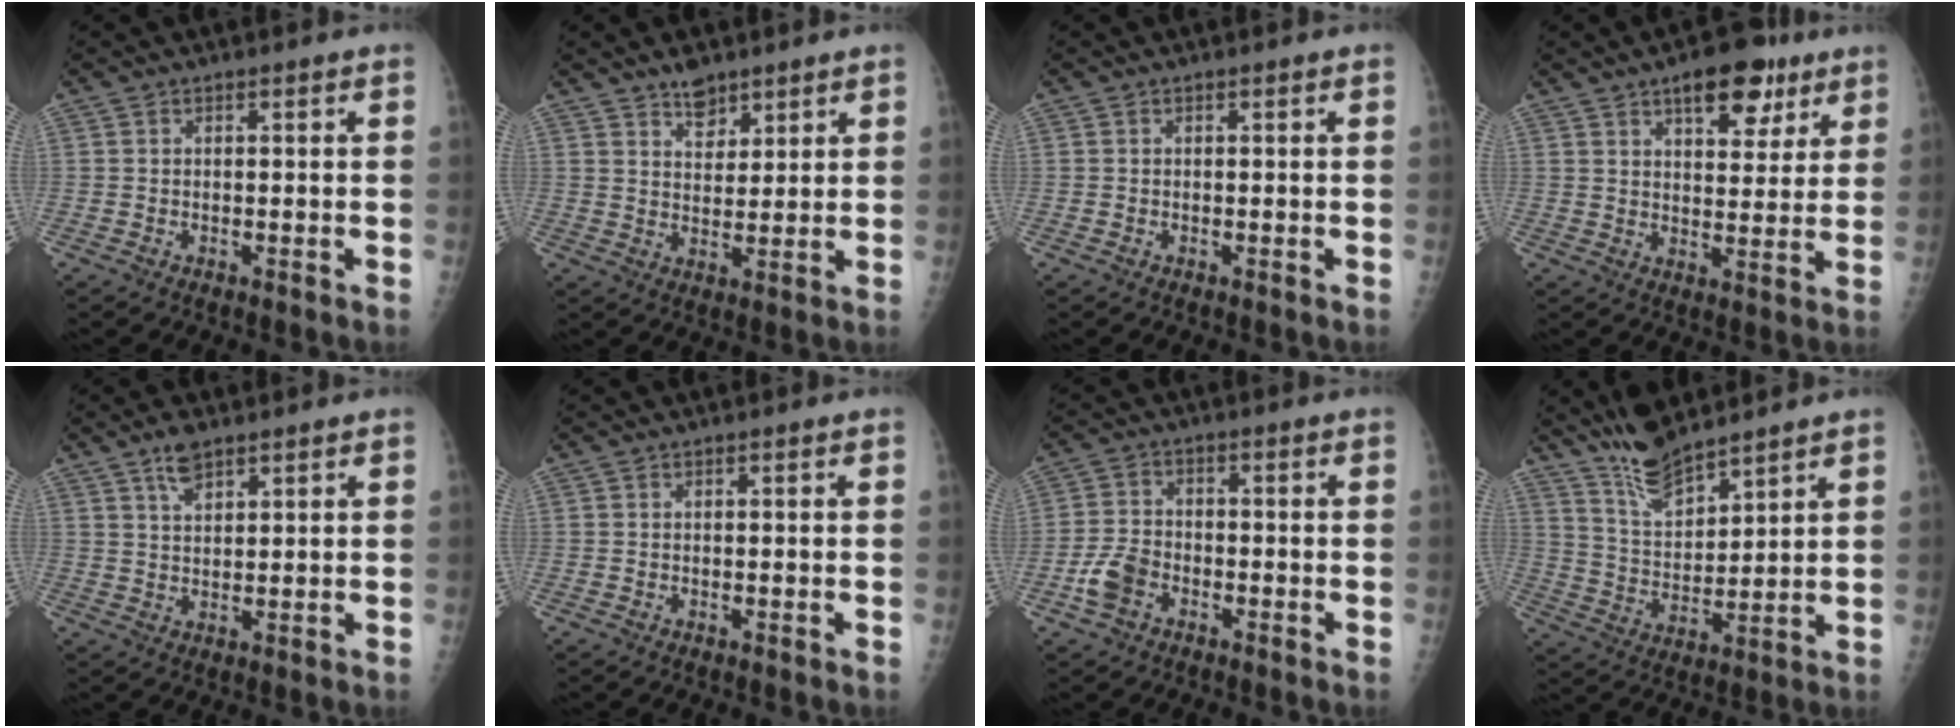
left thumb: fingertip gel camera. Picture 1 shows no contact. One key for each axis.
{"total": 5.0, "fx": 3.8, "fy": 2.6, "fz": 1.9, "tx": -0.009, "ty": -0.029, "tz": 0.068}
{"total": 0.0}
{"total": 11.3, "fx": 6.7, "fy": 5.5, "fz": 7.3, "tx": -0.066, "ty": -0.028, "tz": 0.093}
{"total": 4.3, "fx": 3.0, "fy": 1.9, "fz": 2.5, "tx": -0.037, "ty": -0.013, "tz": 0.058}
{"total": 0.0}
{"total": 5.7, "fx": -2.7, "fy": 3.8, "fz": 3.3, "tx": -0.064, "ty": 0.016, "tz": -0.054}
{"total": 9.6, "fx": 8.4, "fy": 2.3, "fz": 4.0, "tx": -0.062, "ty": -0.053, "tz": 0.172}